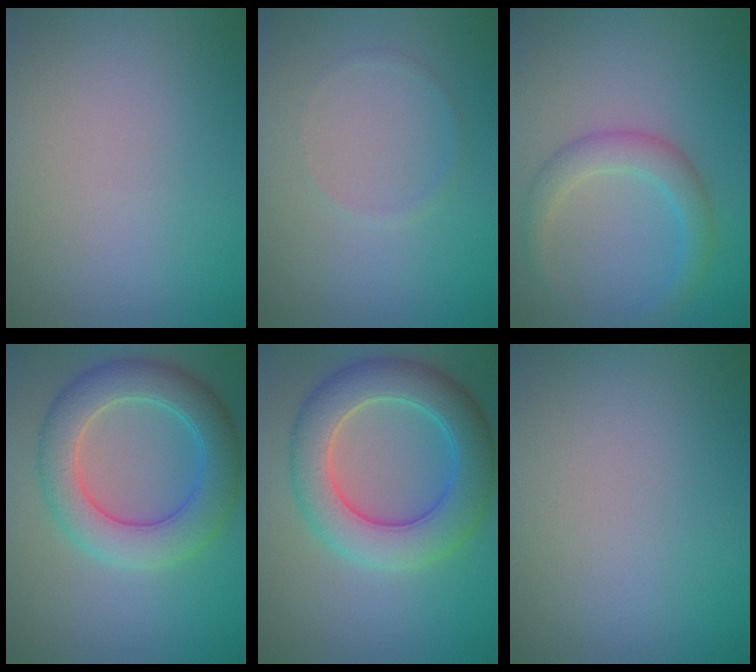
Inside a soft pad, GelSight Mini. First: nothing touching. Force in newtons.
{"total": 0.6, "press": 0.6, "slide": 0.1}
{"total": 3.0, "press": 3.0, "slide": 0.1}
{"total": 6.2, "press": 6.2, "slide": 0.3}
{"total": 7.1, "press": 7.1, "slide": 0.6}
{"total": 0.0}